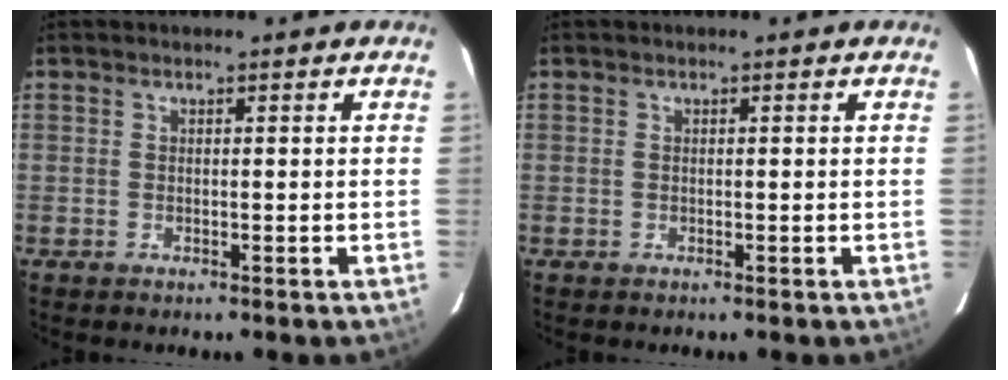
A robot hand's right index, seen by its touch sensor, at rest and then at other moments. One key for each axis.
{"total": 0.0}